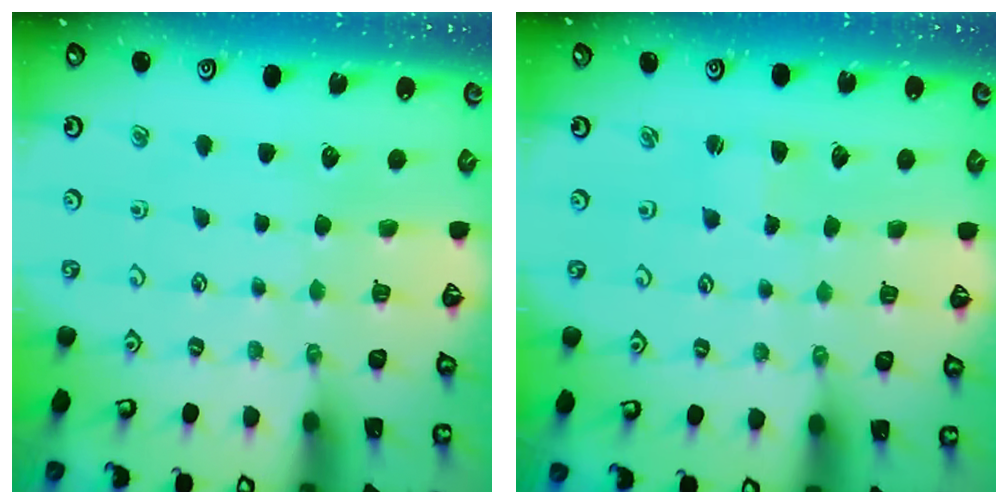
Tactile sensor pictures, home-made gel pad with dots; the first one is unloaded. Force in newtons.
{"total": 0.7, "press": 0.7, "slide": 0.1}